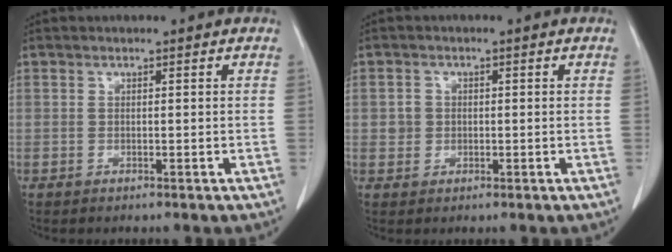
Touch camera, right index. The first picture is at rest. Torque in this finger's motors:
{"motor_torque": [0.23, -0.05, 0.05, 0.00]}